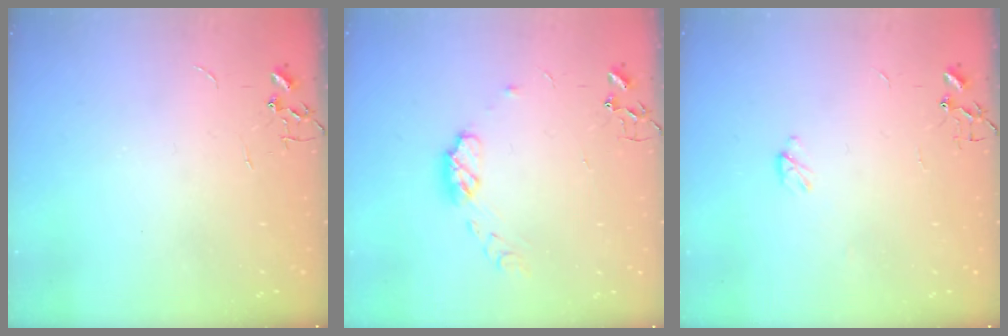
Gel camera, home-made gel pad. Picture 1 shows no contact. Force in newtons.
{"total": 7.5, "press": 7.5, "slide": 0.5}
{"total": 3.0, "press": 3.0, "slide": 0.5}